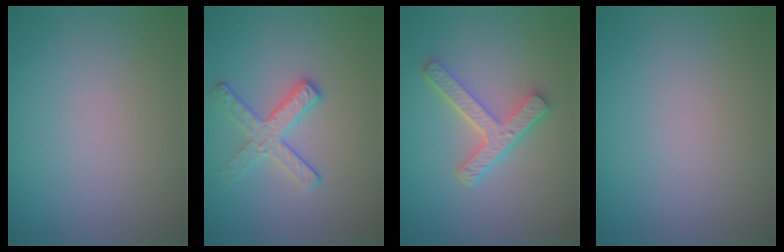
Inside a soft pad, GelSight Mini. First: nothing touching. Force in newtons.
{"total": 2.8, "press": 2.6, "slide": 1.1}
{"total": 4.2, "press": 3.3, "slide": 2.5}
{"total": 0.0}